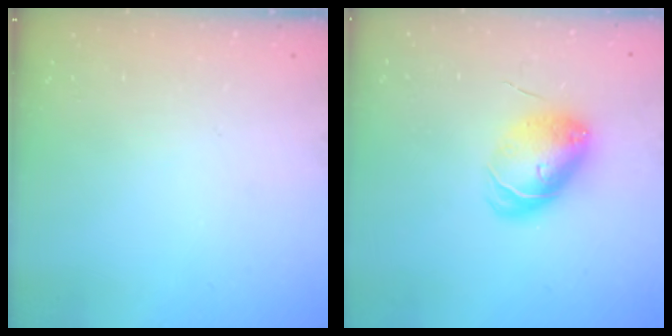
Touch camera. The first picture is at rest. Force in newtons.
{"total": 8.6, "press": 8.5, "slide": 0.7}